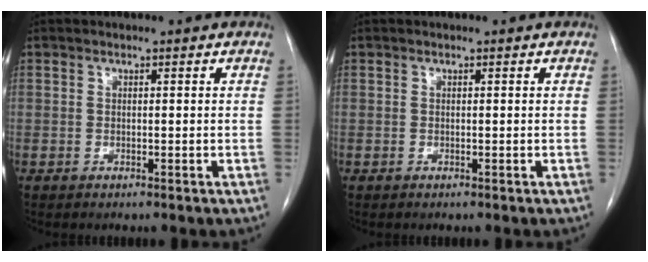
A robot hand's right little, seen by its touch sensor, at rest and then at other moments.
{"total": 0.0}